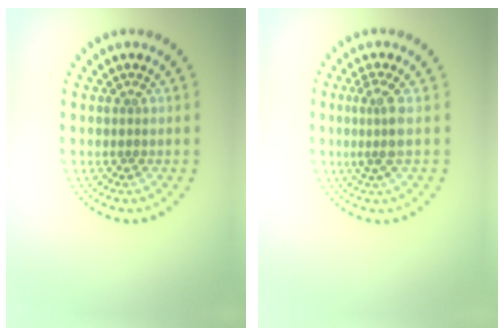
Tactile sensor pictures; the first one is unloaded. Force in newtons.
{"total": 2.4, "press": 1.9, "slide": 1.5}